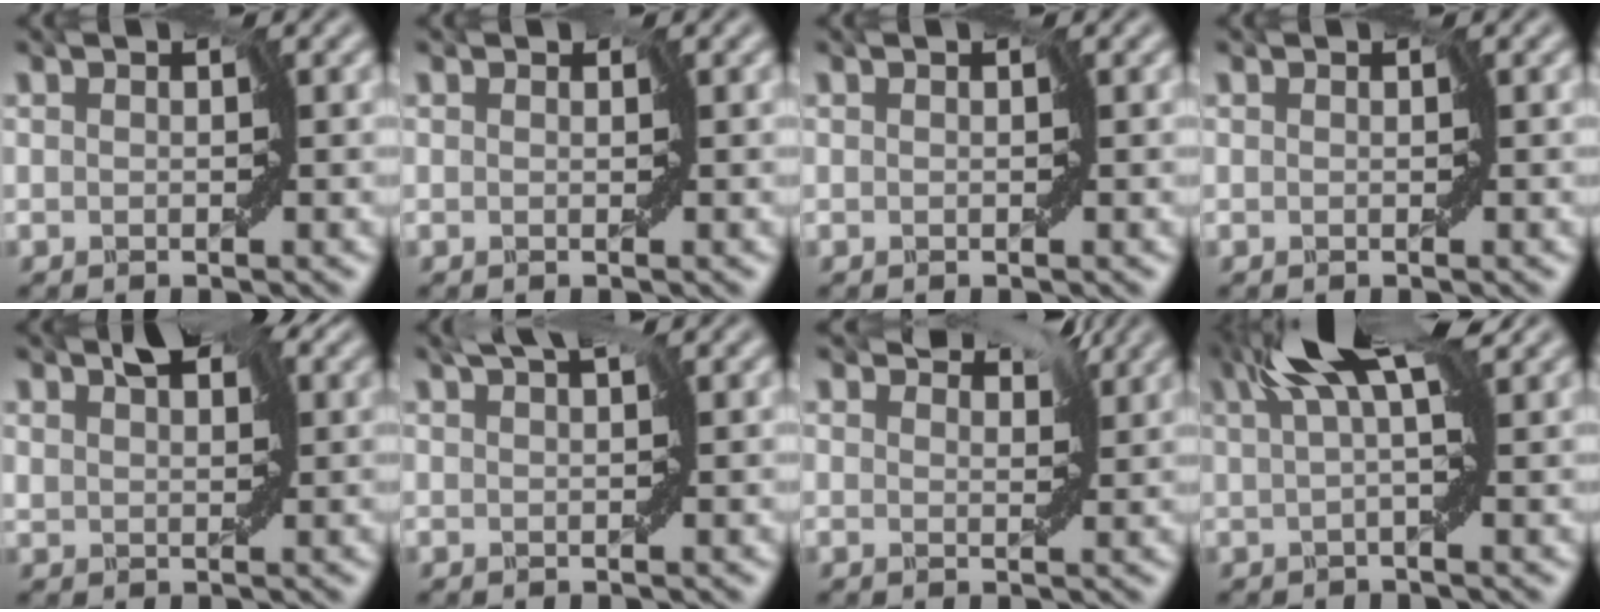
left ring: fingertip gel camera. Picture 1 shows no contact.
{"total": 0.0}
{"total": 0.0}
{"total": 0.0}
{"total": 3.8, "force": [2.4, 1.8, 2.3], "torque": [-0.035, 0.004, 0.035]}
{"total": 2.0, "force": [1.3, 0.4, 1.4], "torque": [-0.023, 0.006, 0.017]}
{"total": 3.0, "force": [2.5, 1.1, 1.3], "torque": [-0.024, 0.006, 0.026]}
{"total": 7.1, "force": [3.7, 1.0, 6.0], "torque": [-0.101, 0.017, 0.059]}